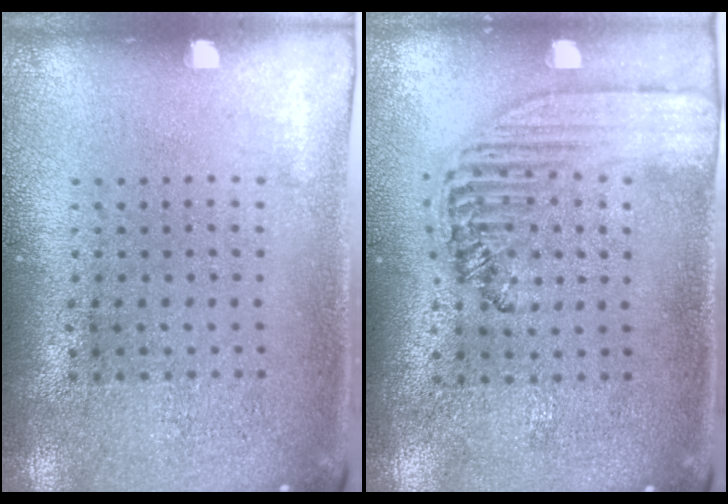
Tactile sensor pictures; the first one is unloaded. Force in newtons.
{"total": 1.5, "press": 1.4, "slide": 0.5}